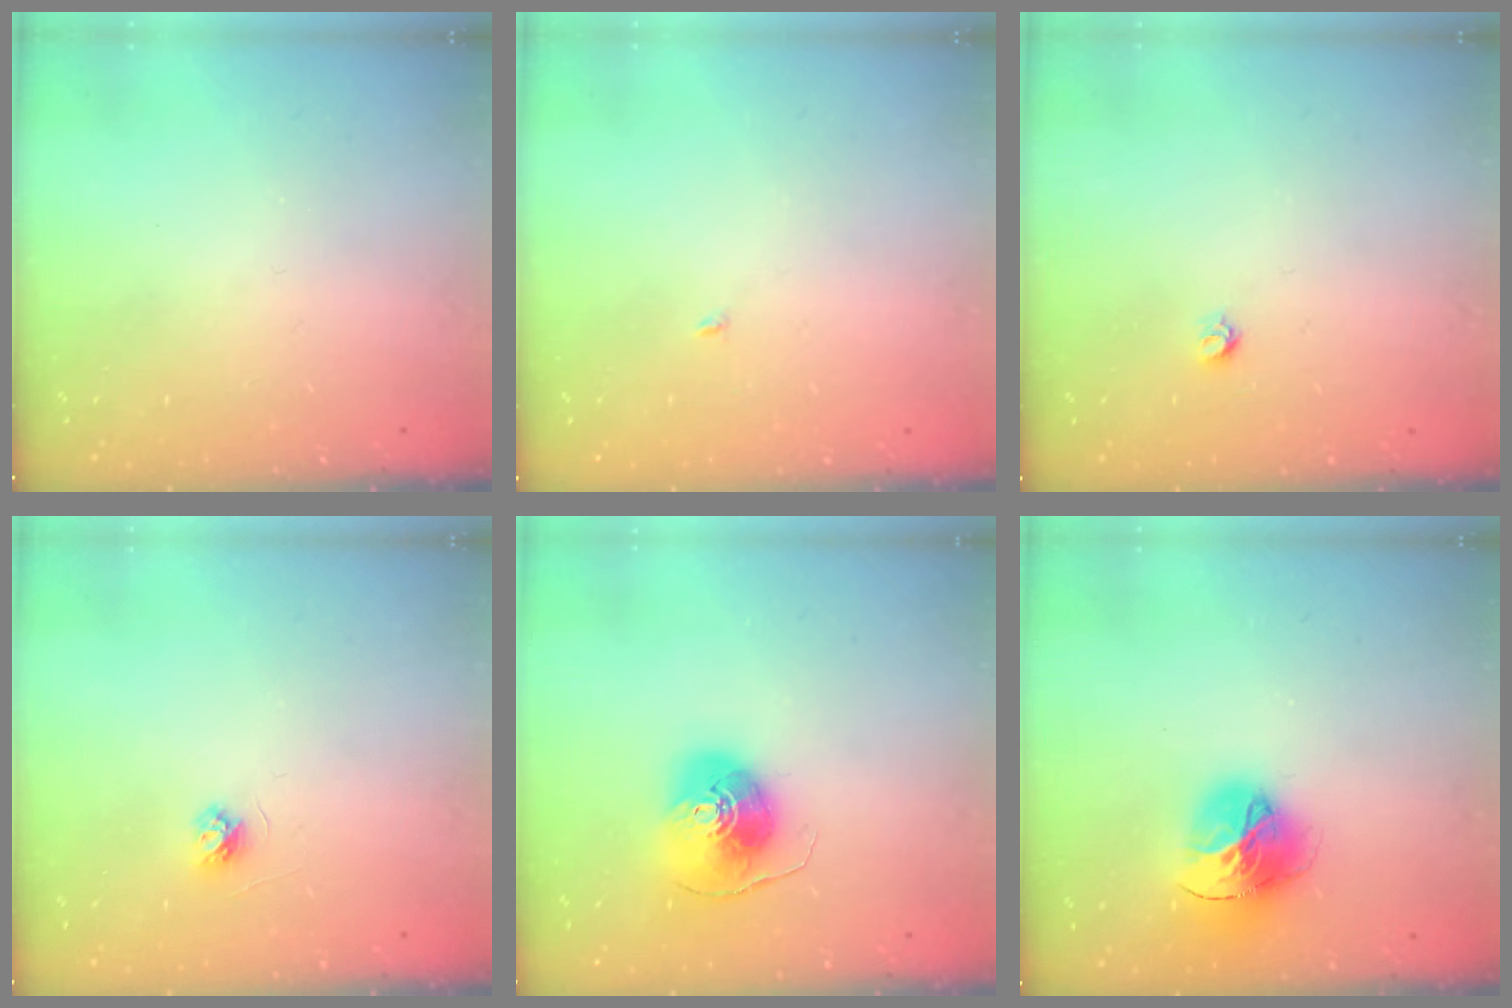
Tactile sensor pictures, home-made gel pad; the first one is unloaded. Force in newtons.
{"total": 1.9, "press": 1.9, "slide": 0.2}
{"total": 3.5, "press": 3.4, "slide": 0.4}
{"total": 3.8, "press": 3.7, "slide": 0.5}
{"total": 9.9, "press": 9.8, "slide": 1.1}
{"total": 16.7, "press": 16.6, "slide": 1.8}